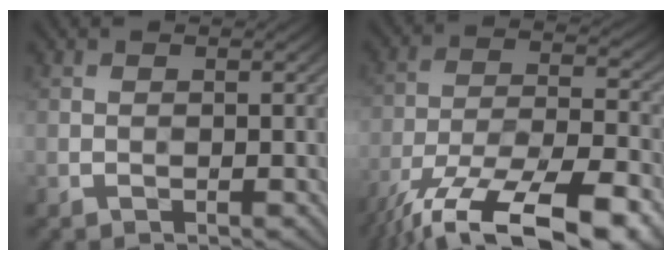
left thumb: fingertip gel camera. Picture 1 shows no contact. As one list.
[{"total": 19.0, "force": [-14.2, 6.8, 10.6], "torque": [-0.203, -0.045, -0.213]}]